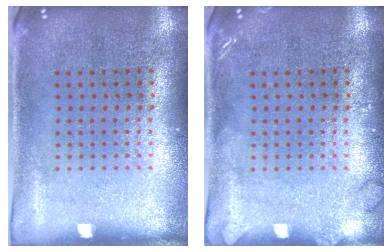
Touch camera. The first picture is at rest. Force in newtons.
{"total": 1.3, "press": 1.3, "slide": 0.2}